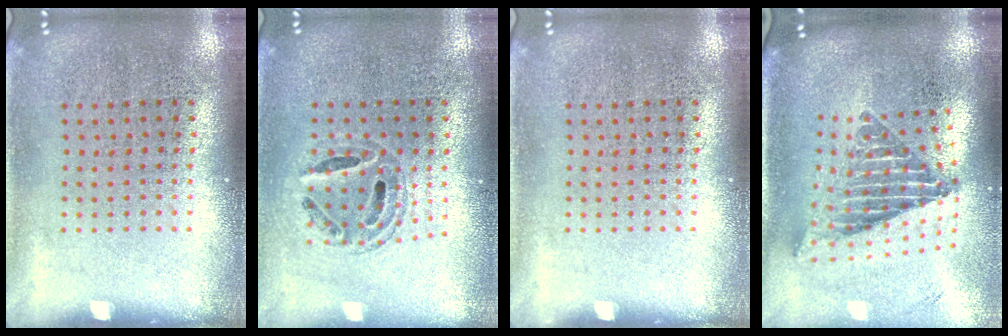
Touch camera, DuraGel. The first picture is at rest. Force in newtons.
{"total": 0.6, "press": 0.6, "slide": 0.2}
{"total": 0.0}
{"total": 2.3, "press": 1.5, "slide": 1.7}